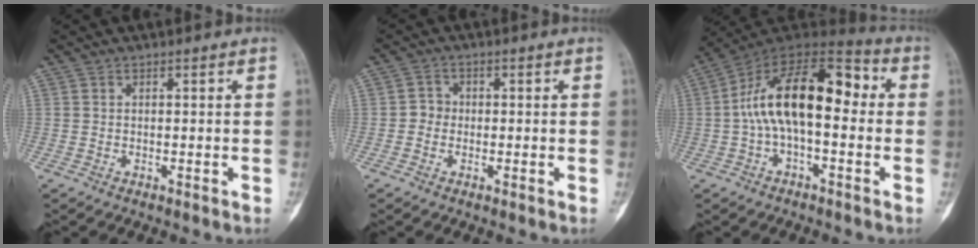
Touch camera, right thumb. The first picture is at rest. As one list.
[{"total": 2.4, "force": [-0.4, 2.2, 0.8], "torque": [0.002, 0.009, -0.014]}, {"total": 18.2, "force": [0.4, 9.0, 15.8], "torque": [-0.250, 0.055, -0.005]}]